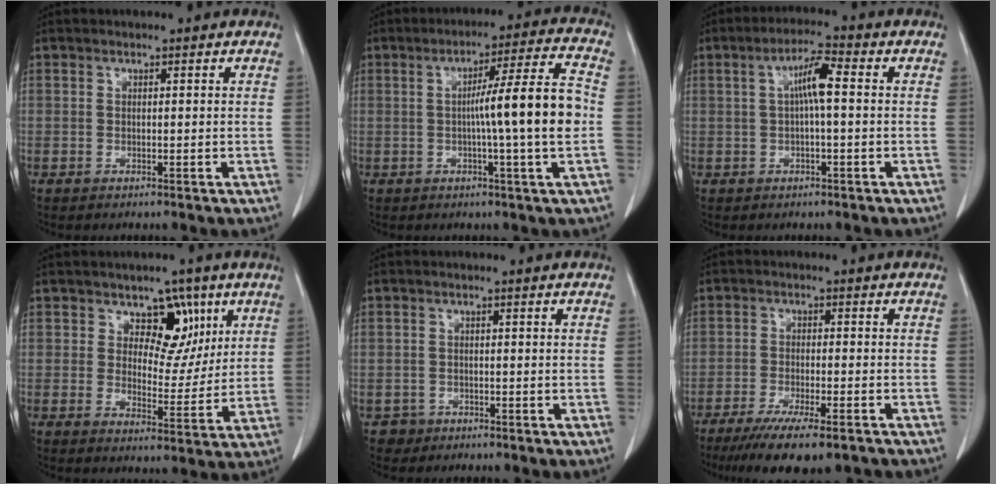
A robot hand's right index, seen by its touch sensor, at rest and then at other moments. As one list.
[{"total": 11.7, "force": [-0.8, -1.3, 11.5], "torque": [-0.179, 0.006, -0.016]}, {"total": 5.2, "force": [0.6, 0.6, 5.1], "torque": [-0.094, 0.014, 0.008]}, {"total": 7.2, "force": [3.5, 4.7, 4.1], "torque": [-0.044, 0.004, 0.055]}, {"total": 2.0, "force": [-1.0, 1.7, -0.3], "torque": [0.008, 0.010, -0.017]}, {"total": 12.2, "force": [-9.3, 2.0, 7.5], "torque": [-0.109, -0.021, -0.141]}]